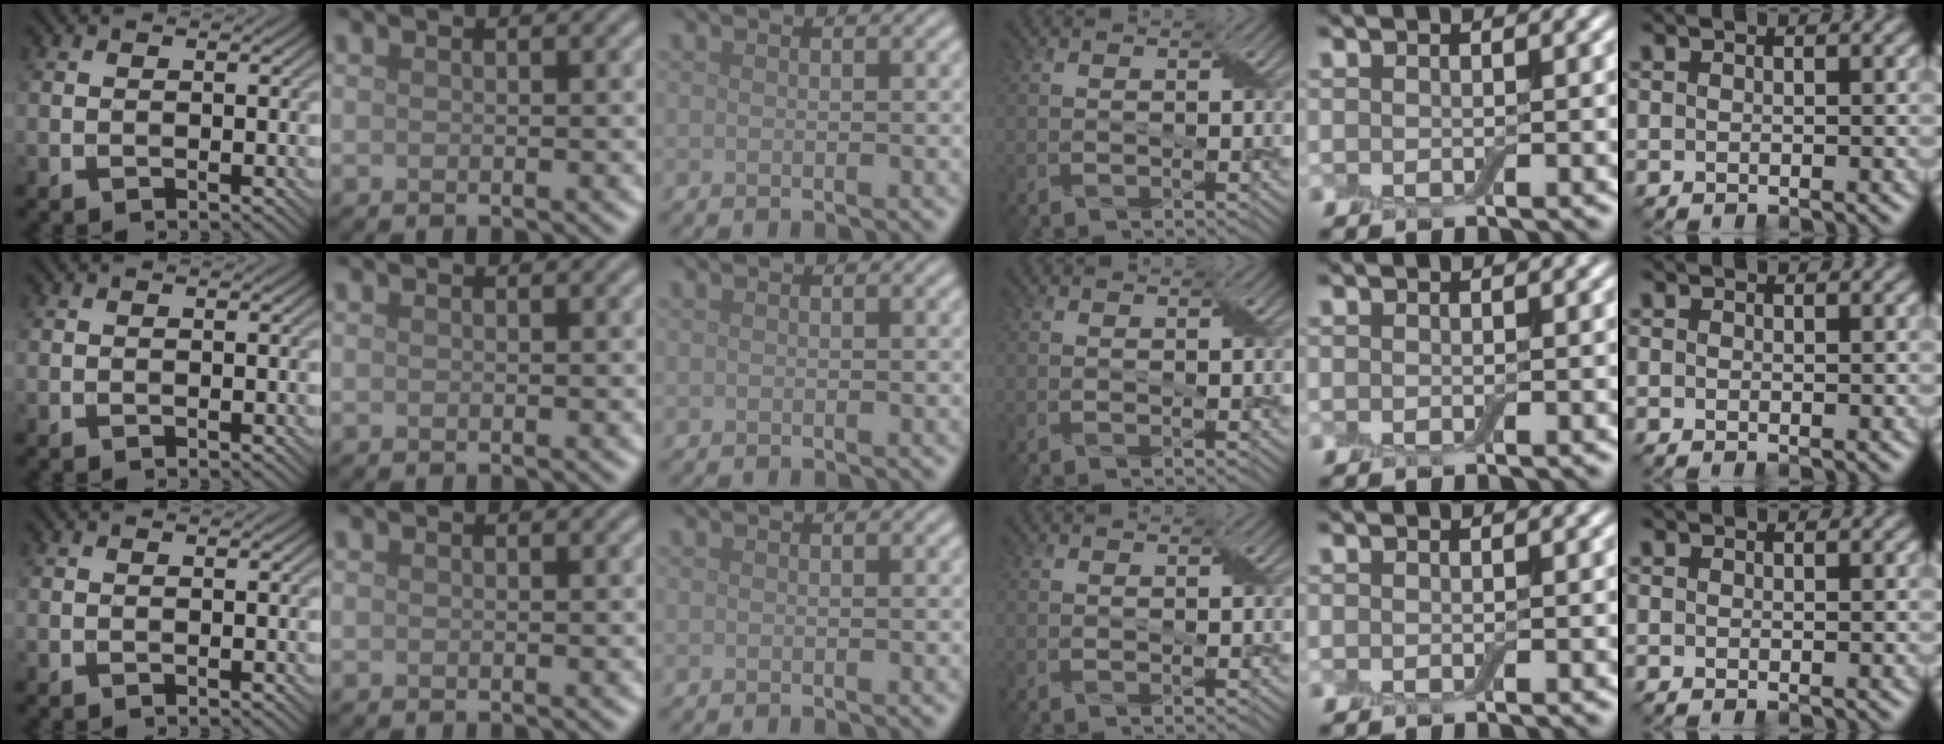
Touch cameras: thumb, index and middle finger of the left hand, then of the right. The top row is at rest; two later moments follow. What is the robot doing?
{"motion": "fold", "object": "cloth"}